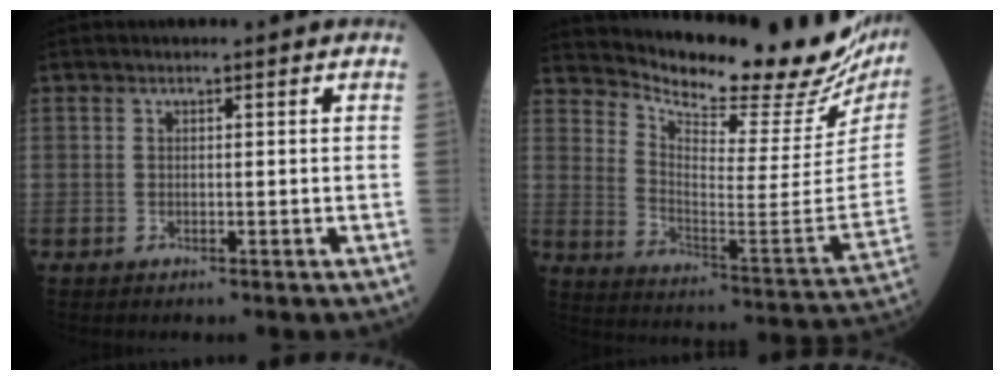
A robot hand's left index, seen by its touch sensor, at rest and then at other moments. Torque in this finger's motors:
{"motor_torque": [1.04, -1.10, 0.11, 0.03]}